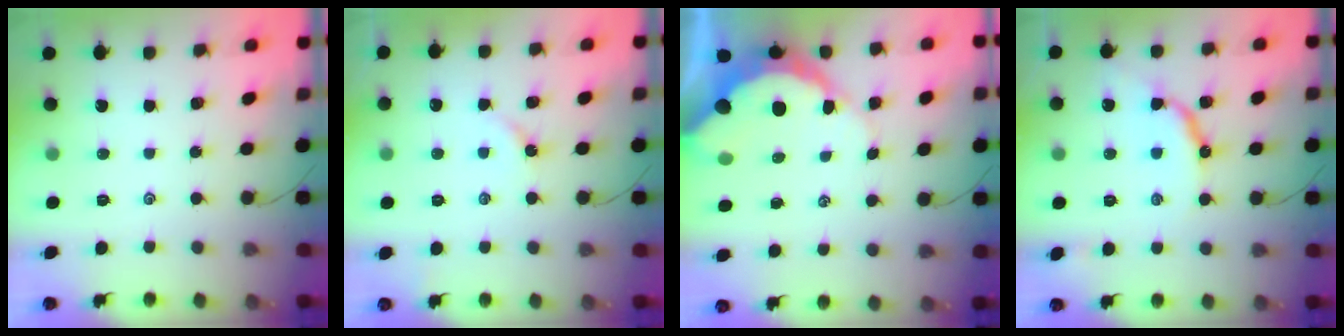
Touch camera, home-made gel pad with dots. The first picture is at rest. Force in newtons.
{"total": 2.9, "press": 2.9, "slide": 0.4}
{"total": 10.6, "press": 10.5, "slide": 1.2}
{"total": 10.0, "press": 10.0, "slide": 0.8}